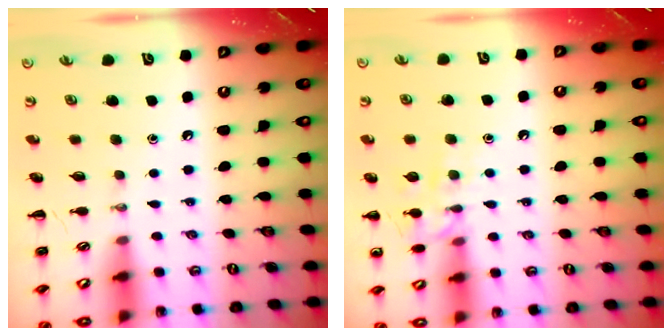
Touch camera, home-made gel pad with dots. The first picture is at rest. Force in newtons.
{"total": 10.0, "press": 10.0, "slide": 0.9}